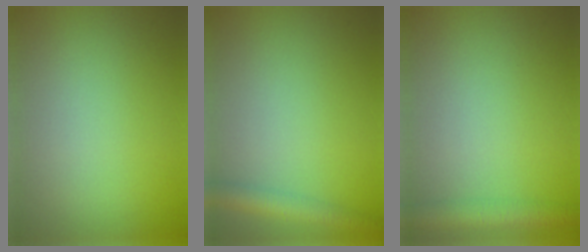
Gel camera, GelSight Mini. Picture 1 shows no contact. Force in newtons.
{"total": 2.9, "press": 2.9, "slide": 0.1}
{"total": 3.4, "press": 3.3, "slide": 0.2}